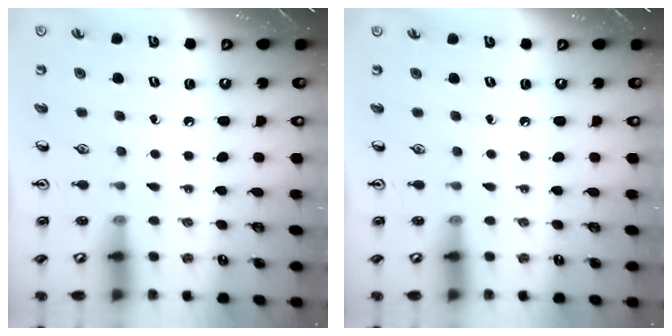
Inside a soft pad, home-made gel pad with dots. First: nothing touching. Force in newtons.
{"total": 0.0}